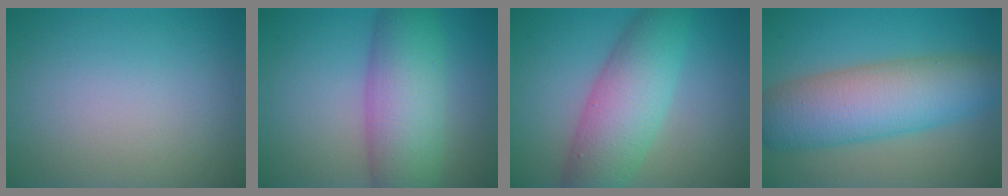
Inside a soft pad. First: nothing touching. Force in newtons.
{"total": 8.2, "press": 8.2, "slide": 0.1}
{"total": 7.5, "press": 7.5, "slide": 0.1}
{"total": 9.1, "press": 9.1, "slide": 0.1}